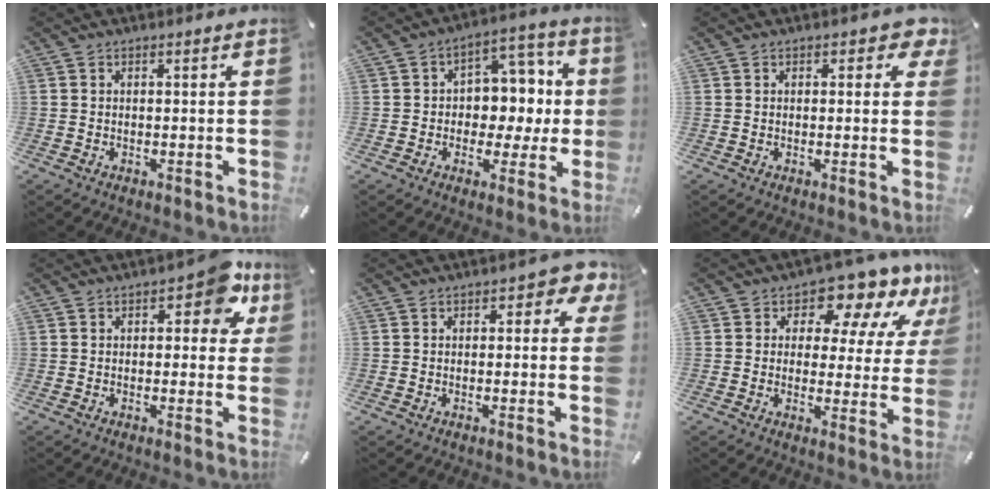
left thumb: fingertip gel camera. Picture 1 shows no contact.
{"total": 9.5, "force": [-0.4, 8.2, 4.7], "torque": [-0.054, 0.003, -0.004]}
{"total": 2.9, "force": [1.2, 2.0, 1.8], "torque": [-0.014, 0.001, 0.015]}
{"total": 9.3, "force": [4.1, 4.8, 6.8], "torque": [-0.076, -0.016, 0.063]}
{"total": 3.7, "force": [1.0, 2.4, 2.7], "torque": [-0.031, 0.003, 0.012]}
{"total": 12.4, "force": [9.0, 5.9, 6.2], "torque": [-0.096, -0.066, 0.153]}